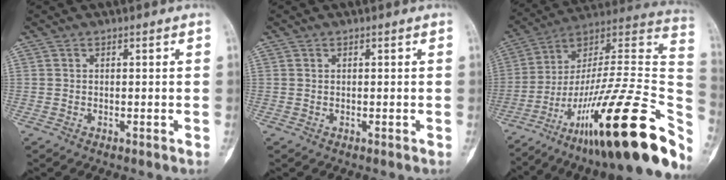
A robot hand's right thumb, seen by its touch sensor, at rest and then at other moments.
{"total": 0.0}
{"total": 35.6, "force": [-17.3, 8.1, 30.0], "torque": [-0.387, 0.075, -0.272]}